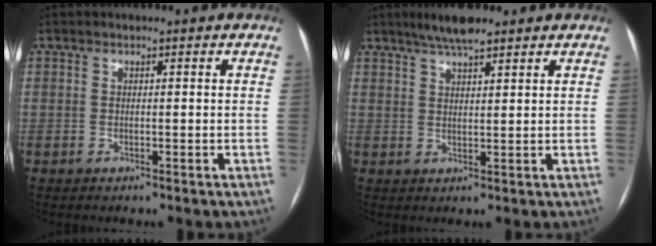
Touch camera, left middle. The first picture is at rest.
{"total": 5.4, "force": [4.2, 0.8, 3.2], "torque": [-0.061, 0.013, 0.074]}